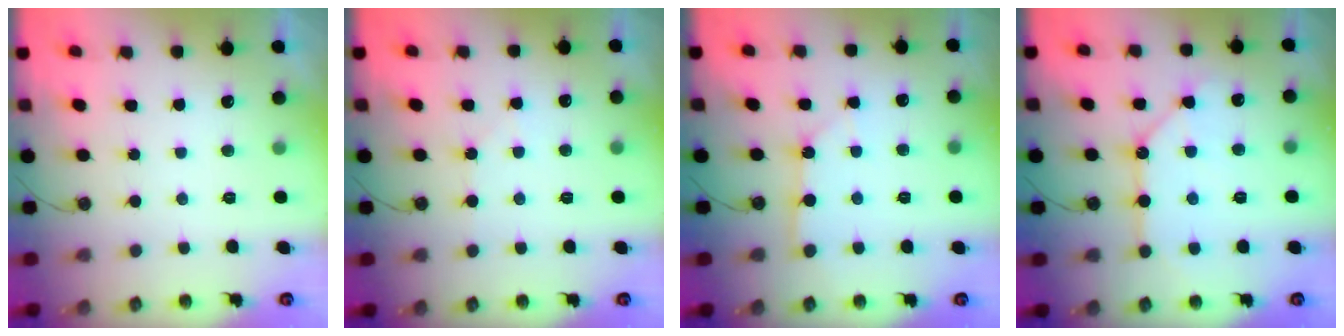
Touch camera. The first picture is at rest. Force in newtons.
{"total": 4.2, "press": 4.1, "slide": 0.8}
{"total": 4.0, "press": 4.0, "slide": 0.4}
{"total": 10.5, "press": 10.4, "slide": 0.9}